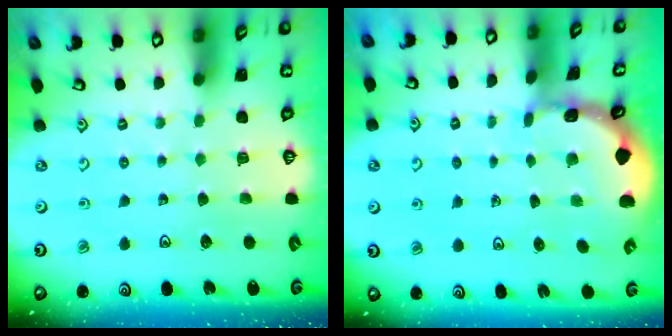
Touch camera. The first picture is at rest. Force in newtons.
{"total": 1.0, "press": 1.0, "slide": 0.2}